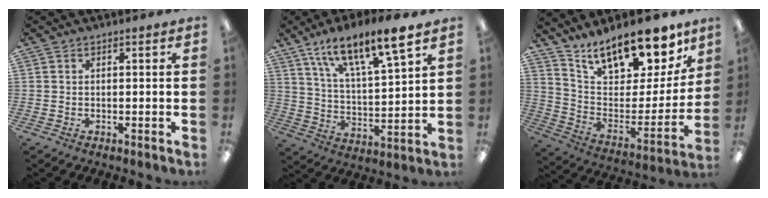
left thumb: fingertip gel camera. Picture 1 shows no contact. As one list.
[{"total": 13.8, "force": [11.1, 2.7, 7.7], "torque": [-0.140, -0.069, 0.188]}, {"total": 18.2, "force": [14.2, 7.8, 8.3], "torque": [-0.123, -0.106, 0.249]}]